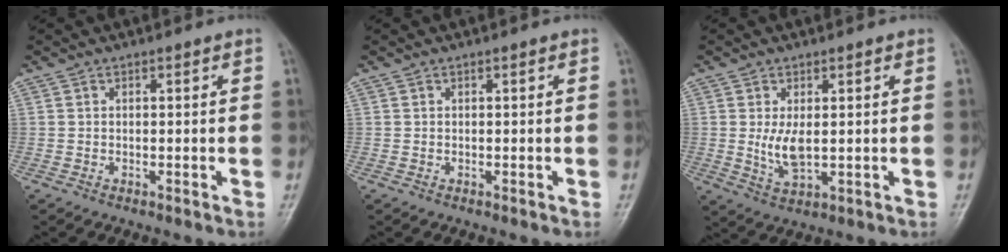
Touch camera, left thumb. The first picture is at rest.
{"total": 0.0}
{"total": 5.2, "force": [0.5, 2.4, 4.5], "torque": [-0.083, -0.014, 0.018]}